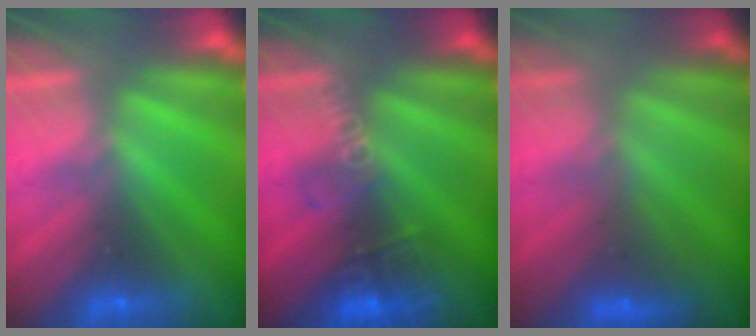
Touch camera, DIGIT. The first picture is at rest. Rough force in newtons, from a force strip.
{"total": 2.7}
{"total": 3.0}